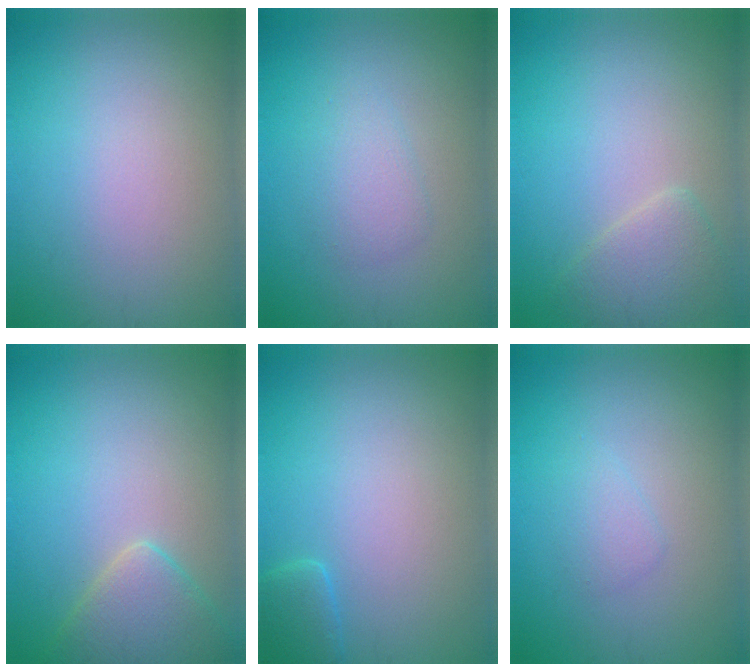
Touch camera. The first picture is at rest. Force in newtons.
{"total": 1.8, "press": 1.8, "slide": 0.0}
{"total": 2.5, "press": 2.5, "slide": 0.2}
{"total": 4.4, "press": 4.4, "slide": 0.2}
{"total": 1.6, "press": 1.6, "slide": 0.2}
{"total": 1.1, "press": 1.1, "slide": 0.1}